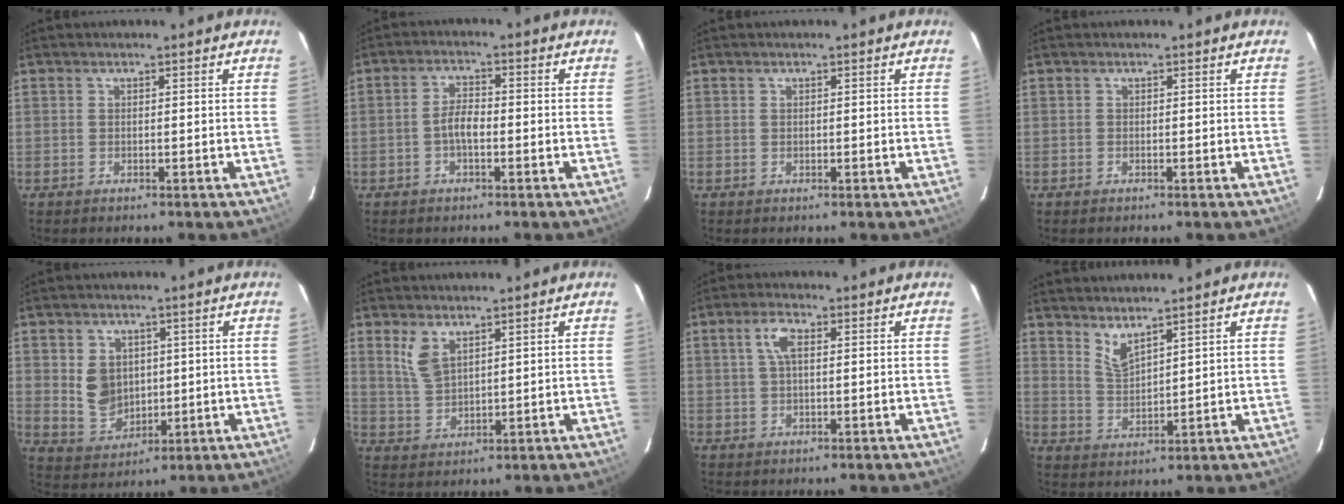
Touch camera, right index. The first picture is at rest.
{"total": 3.4, "force": [-1.2, 1.4, 2.9], "torque": [-0.061, 0.009, -0.023]}
{"total": 0.0}
{"total": 0.0}
{"total": 7.8, "force": [1.1, 6.4, 4.4], "torque": [-0.091, 0.002, 0.038]}
{"total": 5.4, "force": [3.3, 2.4, 3.5], "torque": [-0.072, -0.001, 0.072]}
{"total": 4.0, "force": [1.0, 1.6, 3.5], "torque": [-0.069, 0.009, 0.020]}
{"total": 4.5, "force": [3.8, 0.9, 2.3], "torque": [-0.044, -0.007, 0.075]}